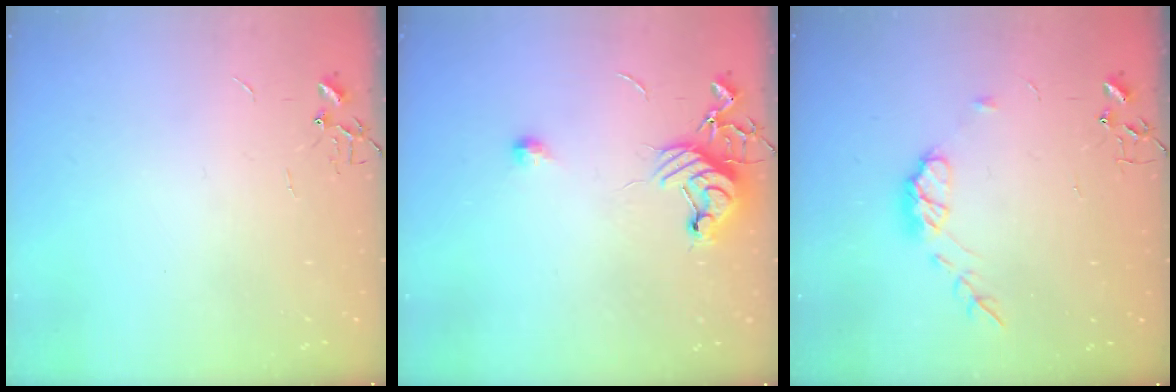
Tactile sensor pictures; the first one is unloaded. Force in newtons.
{"total": 10.5, "press": 10.4, "slide": 1.4}
{"total": 8.5, "press": 8.4, "slide": 0.5}